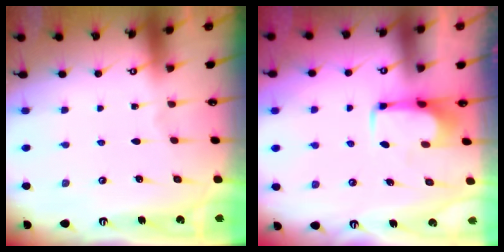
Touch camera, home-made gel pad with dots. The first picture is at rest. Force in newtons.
{"total": 2.1, "press": 2.1, "slide": 0.4}